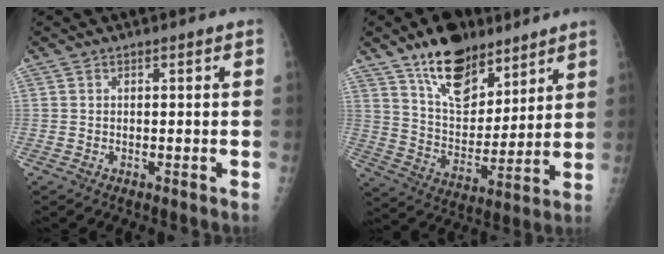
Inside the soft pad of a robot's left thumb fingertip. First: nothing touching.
{"total": 16.4, "force": [11.1, 8.3, 8.7], "torque": [-0.101, -0.064, 0.198]}